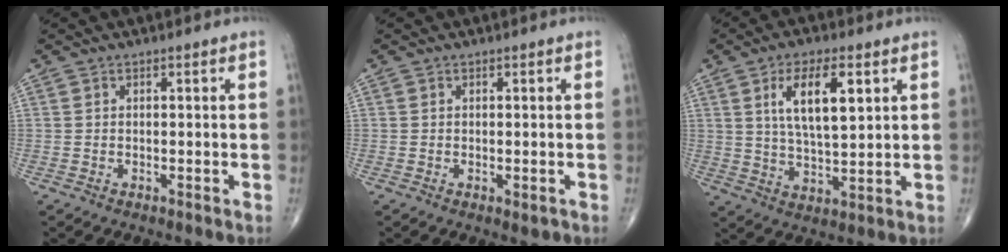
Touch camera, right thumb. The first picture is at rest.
{"total": 1.1, "force": [-0.3, 0.5, 0.9], "torque": [-0.010, -0.004, -0.002]}
{"total": 11.1, "force": [4.0, 4.2, 9.5], "torque": [-0.159, -0.016, 0.076]}